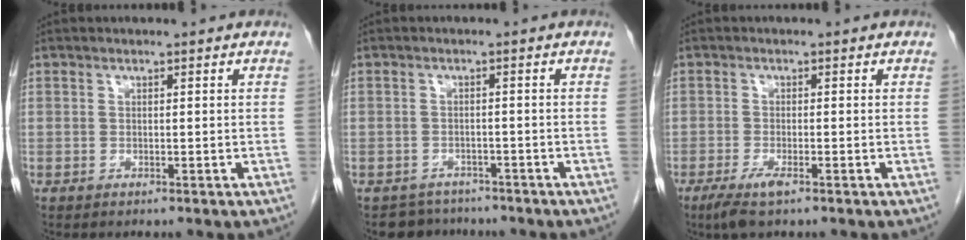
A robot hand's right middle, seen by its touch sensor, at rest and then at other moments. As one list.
[{"total": 3.8, "force": [-3.3, 1.8, -0.7], "torque": [0.008, 0.003, -0.052]}, {"total": 3.5, "force": [-2.1, 0.5, 2.7], "torque": [-0.059, -0.009, -0.040]}]